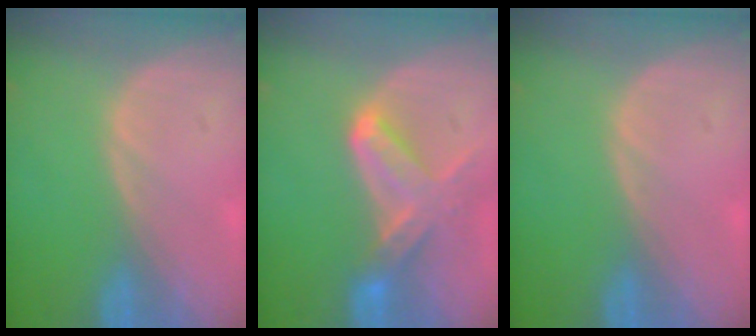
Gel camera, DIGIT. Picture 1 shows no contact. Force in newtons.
{"total": 7.1, "press": 6.6, "slide": 2.8}
{"total": 0.0}